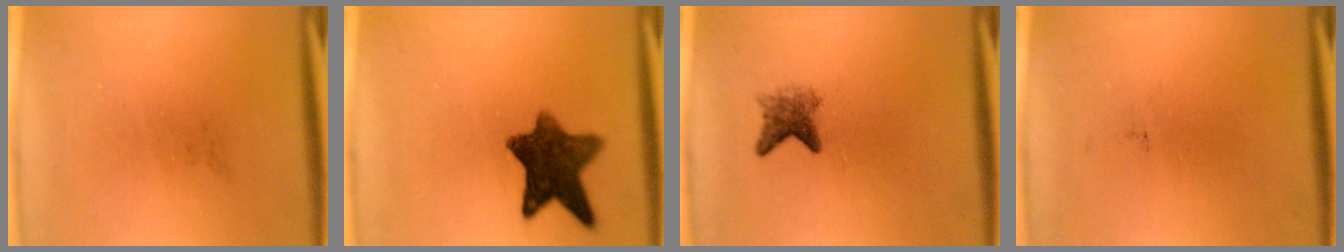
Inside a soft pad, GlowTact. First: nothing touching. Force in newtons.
{"total": 9.8}
{"total": 2.9}
{"total": 0.0}